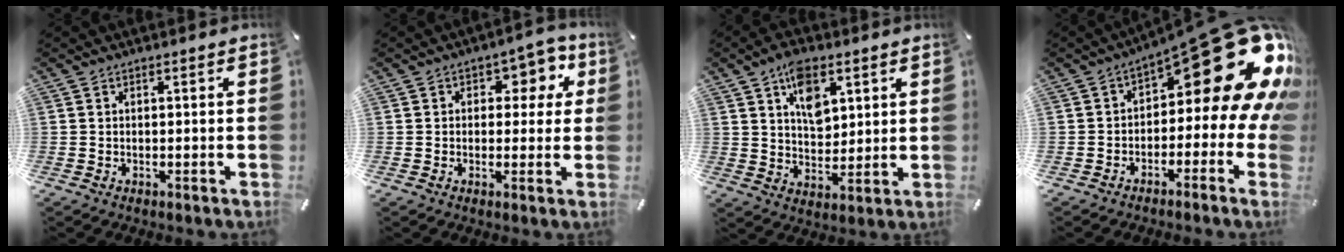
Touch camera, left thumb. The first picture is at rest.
{"total": 6.9, "force": [2.4, 4.8, 4.3], "torque": [-0.040, -0.007, 0.032]}
{"total": 9.9, "force": [4.8, 6.3, 5.9], "torque": [-0.082, -0.017, 0.084]}
{"total": 23.0, "force": [10.3, 9.0, 18.5], "torque": [-0.226, -0.084, 0.174]}